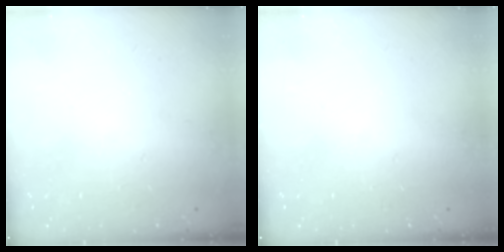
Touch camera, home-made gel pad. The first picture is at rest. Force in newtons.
{"total": 0.0}